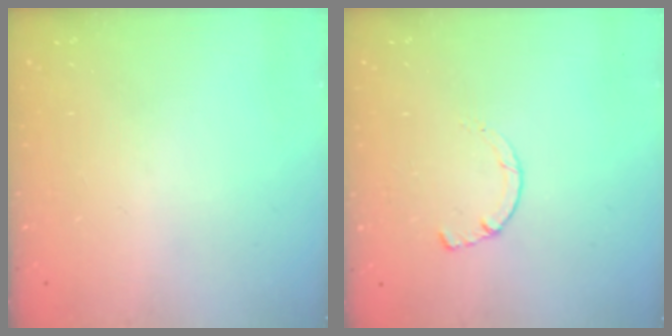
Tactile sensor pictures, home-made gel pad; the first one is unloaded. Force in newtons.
{"total": 1.4, "press": 1.4, "slide": 0.3}